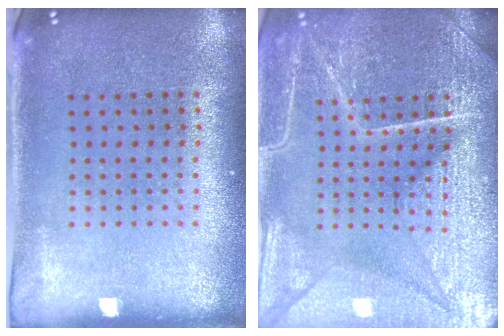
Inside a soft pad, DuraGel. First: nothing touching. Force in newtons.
{"total": 7.3, "press": 7.2, "slide": 0.9}